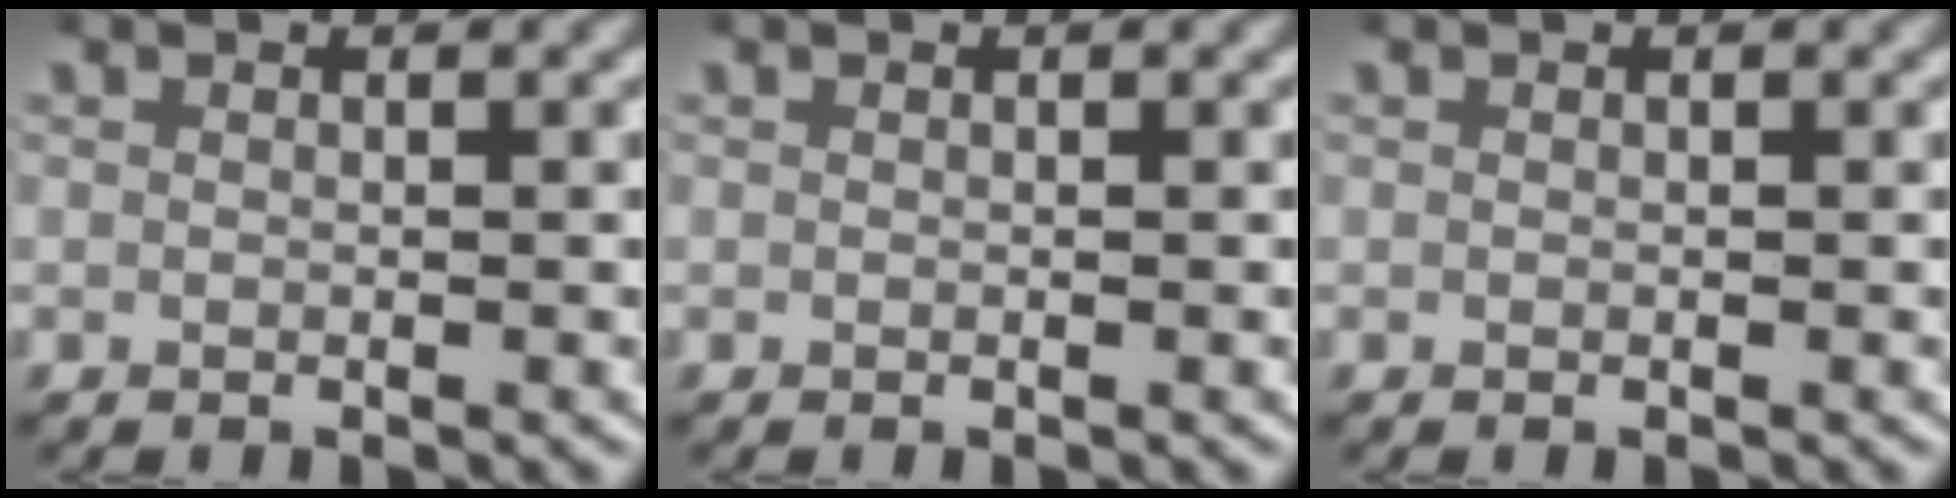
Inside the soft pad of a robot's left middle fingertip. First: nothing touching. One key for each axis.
{"total": 0.0}
{"total": 0.0}